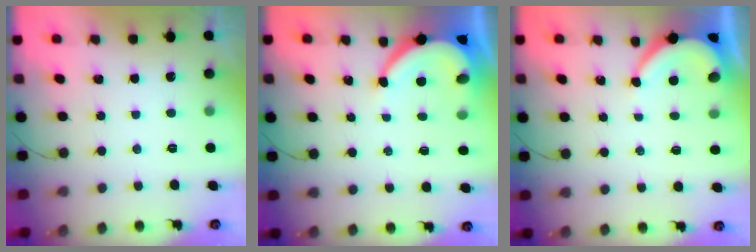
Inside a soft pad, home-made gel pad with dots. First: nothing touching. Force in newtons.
{"total": 8.2, "press": 8.1, "slide": 1.2}
{"total": 4.6, "press": 4.5, "slide": 0.7}